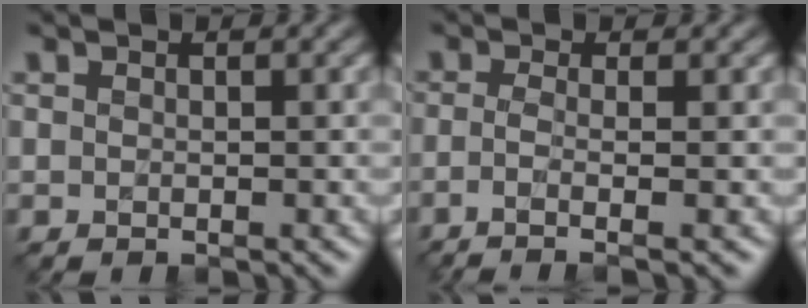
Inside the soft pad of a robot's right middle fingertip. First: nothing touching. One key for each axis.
{"total": 4.0, "fx": -1.1, "fy": 1.4, "fz": 3.6, "tx": -0.054, "ty": -0.017, "tz": -0.024}